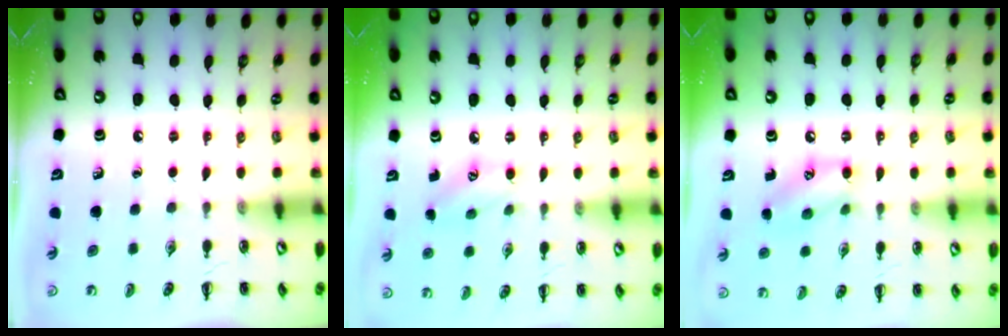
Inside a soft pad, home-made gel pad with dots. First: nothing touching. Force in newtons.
{"total": 7.0, "press": 6.8, "slide": 1.6}
{"total": 10.3, "press": 10.2, "slide": 1.5}